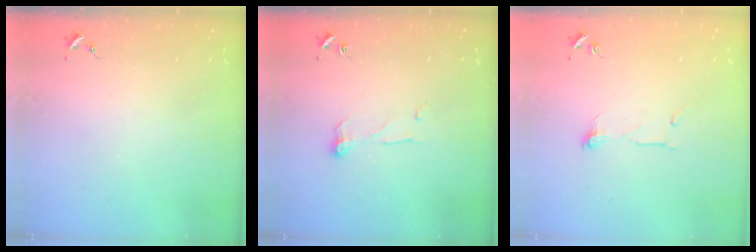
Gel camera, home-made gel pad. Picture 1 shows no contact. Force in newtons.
{"total": 6.5, "press": 6.5, "slide": 0.3}
{"total": 5.6, "press": 5.6, "slide": 0.2}